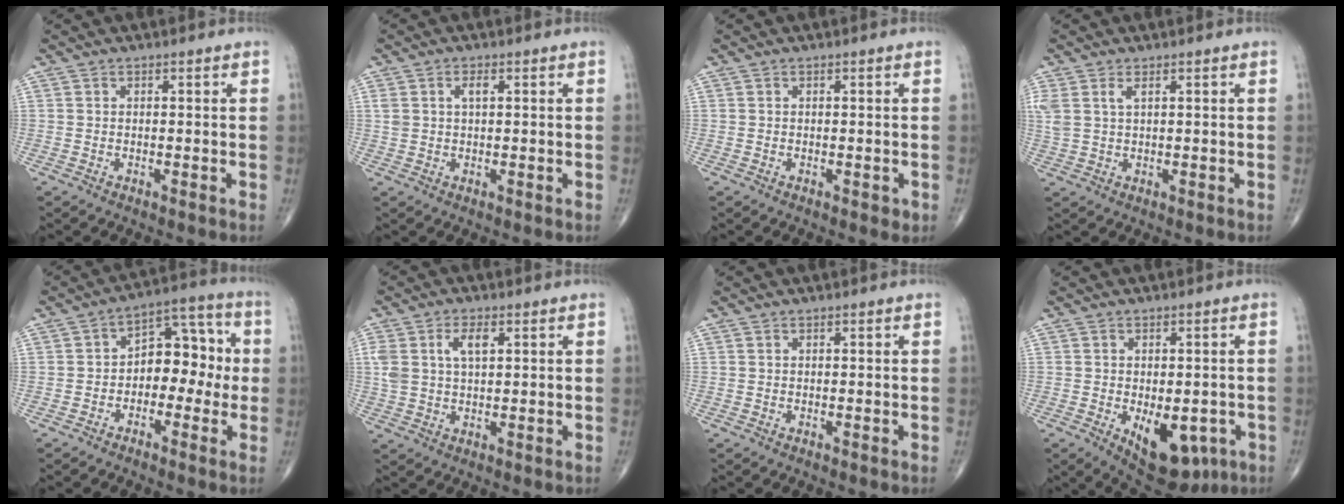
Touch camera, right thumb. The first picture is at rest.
{"total": 2.7, "force": [0.9, 1.3, 2.2], "torque": [-0.046, 0.007, 0.020]}
{"total": 0.8, "force": [-0.2, 0.5, 0.6], "torque": [-0.004, -0.001, -0.002]}
{"total": 4.0, "force": [1.7, 1.8, 3.1], "torque": [-0.084, 0.008, 0.043]}
{"total": 10.6, "force": [-0.9, 7.0, 7.8], "torque": [-0.065, 0.044, -0.031]}
{"total": 6.2, "force": [2.1, 3.2, 4.9], "torque": [-0.105, 0.006, 0.044]}
{"total": 0.0}
{"total": 12.1, "force": [-4.1, 6.5, 9.3], "torque": [-0.107, -0.003, -0.042]}